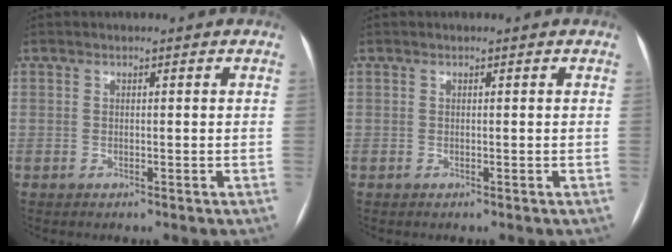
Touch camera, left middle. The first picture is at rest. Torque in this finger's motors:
{"motor_torque": [-0.05, -0.06, -0.04, -0.05]}